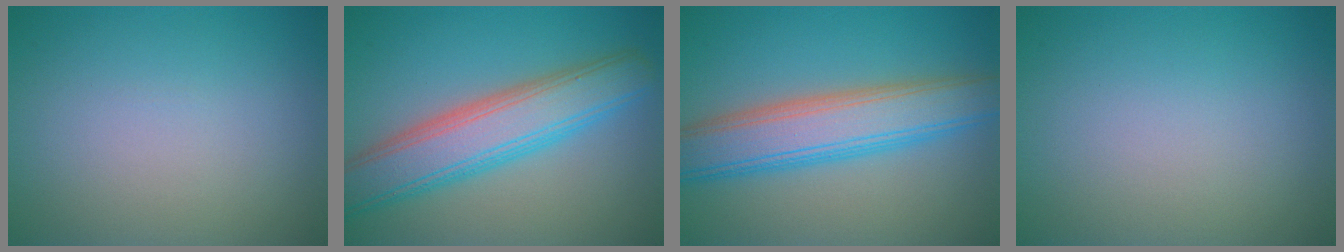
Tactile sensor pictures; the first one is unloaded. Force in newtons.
{"total": 7.3, "press": 7.3, "slide": 0.1}
{"total": 7.2, "press": 7.2, "slide": 0.2}
{"total": 0.0}